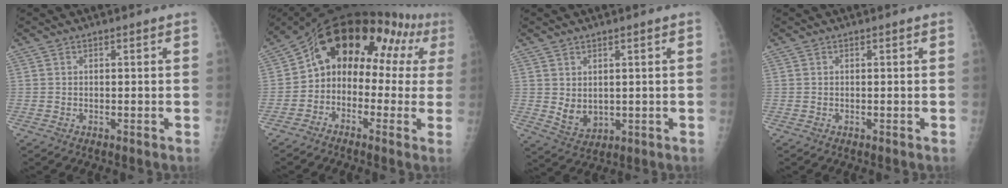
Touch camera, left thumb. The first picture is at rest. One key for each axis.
{"total": 15.9, "fx": 2.2, "fy": 11.3, "fz": 10.9, "tx": -0.095, "ty": 0.066, "tz": 0.019}
{"total": 4.8, "fx": 0.9, "fy": 3.3, "fz": 3.4, "tx": -0.047, "ty": -0.019, "tz": 0.033}
{"total": 0.0}